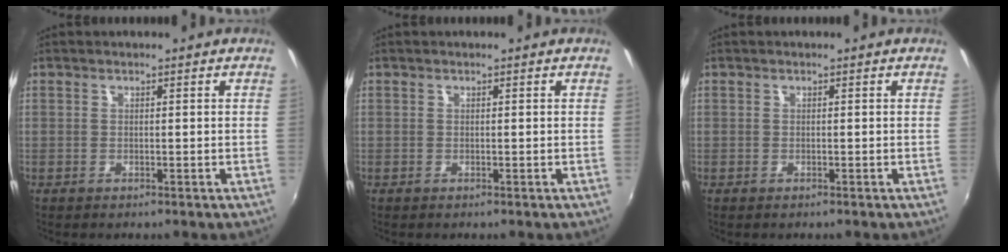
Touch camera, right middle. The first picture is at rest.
{"total": 0.0}
{"total": 0.0}